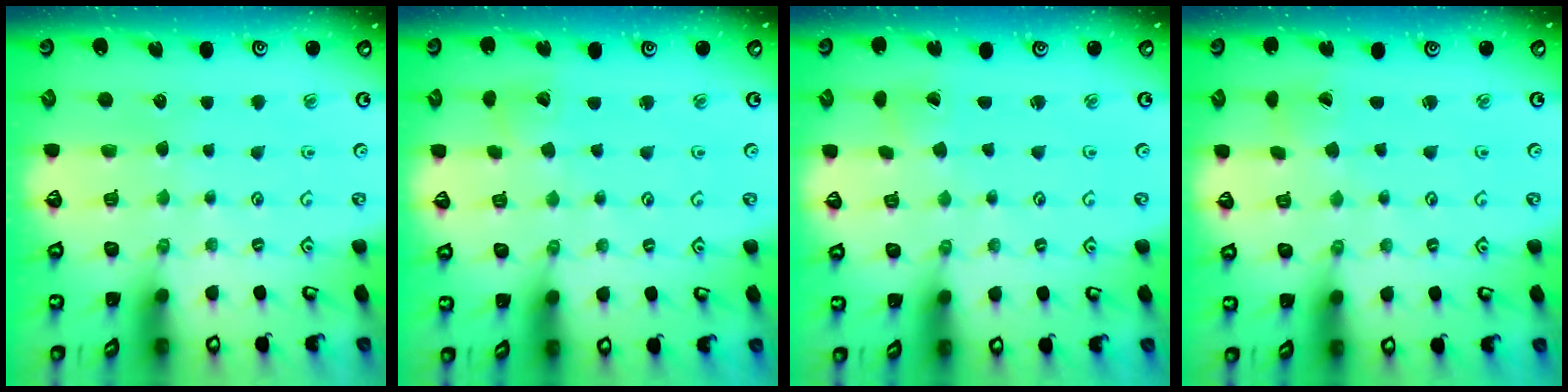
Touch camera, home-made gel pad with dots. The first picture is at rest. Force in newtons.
{"total": 2.8, "press": 2.8, "slide": 0.4}
{"total": 0.7, "press": 0.7, "slide": 0.0}
{"total": 0.7, "press": 0.7, "slide": 0.1}